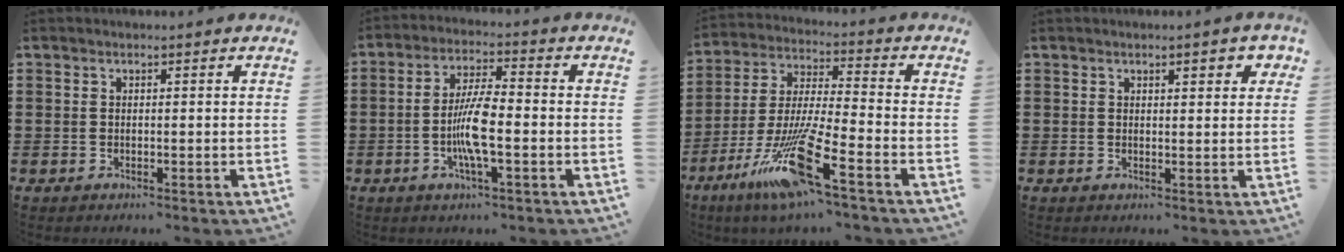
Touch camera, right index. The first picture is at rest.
{"total": 7.2, "force": [-1.6, 1.4, 6.8], "torque": [-0.138, -0.005, -0.035]}
{"total": 13.9, "force": [-9.1, 0.9, 10.5], "torque": [-0.217, -0.002, -0.168]}
{"total": 2.1, "force": [1.1, 0.6, 1.7], "torque": [-0.018, -0.001, 0.014]}